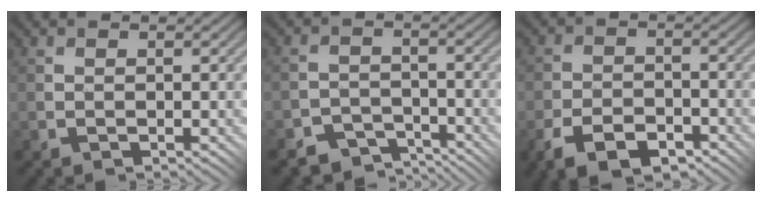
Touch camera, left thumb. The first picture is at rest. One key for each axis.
{"total": 4.5, "fx": -4.1, "fy": 1.7, "fz": 0.8, "tx": -0.008, "ty": -0.002, "tz": -0.072}
{"total": 6.7, "fx": -4.5, "fy": 3.1, "fz": 3.9, "tx": -0.077, "ty": -0.003, "tz": -0.082}